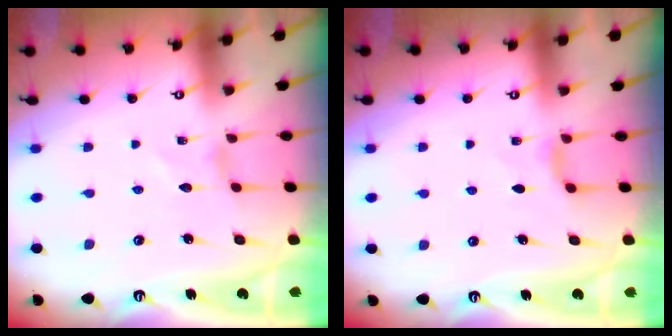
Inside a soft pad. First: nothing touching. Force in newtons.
{"total": 3.9, "press": 3.9, "slide": 0.6}